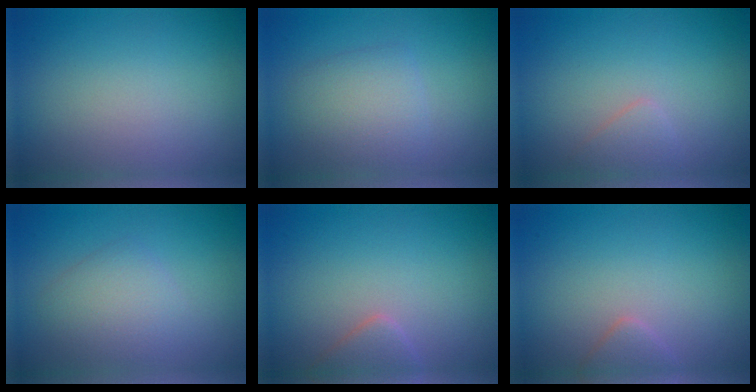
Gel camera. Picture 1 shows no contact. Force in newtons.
{"total": 2.9, "press": 2.9, "slide": 0.0}
{"total": 1.2, "press": 1.2, "slide": 0.1}
{"total": 2.8, "press": 2.8, "slide": 0.1}
{"total": 1.9, "press": 1.9, "slide": 0.1}
{"total": 1.5, "press": 1.5, "slide": 0.1}